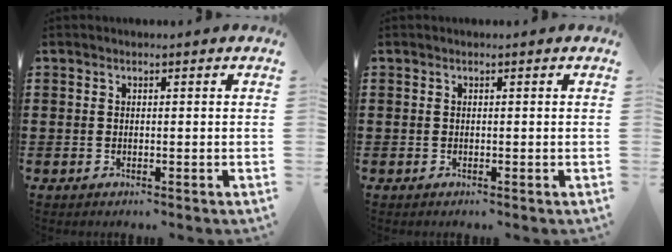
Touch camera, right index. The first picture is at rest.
{"total": 0.0}